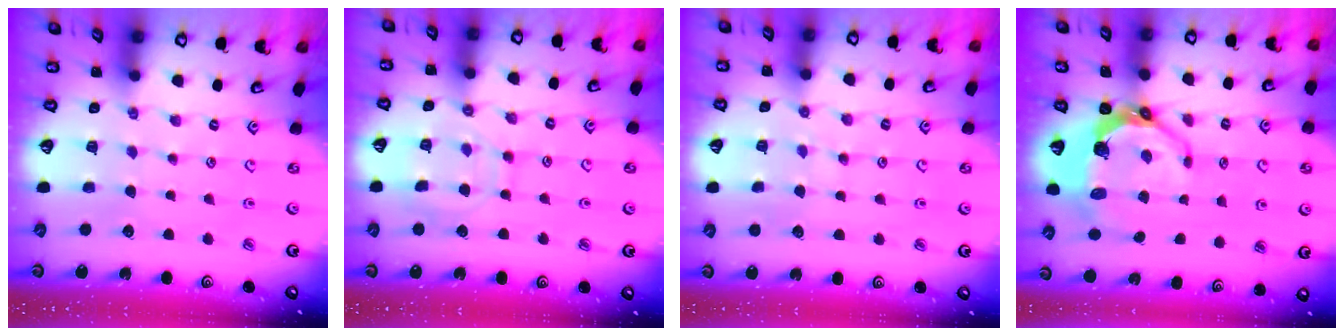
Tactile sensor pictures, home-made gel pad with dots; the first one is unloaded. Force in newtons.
{"total": 10.8, "press": 10.7, "slide": 1.0}
{"total": 4.6, "press": 4.6, "slide": 0.5}
{"total": 8.3, "press": 6.9, "slide": 4.6}